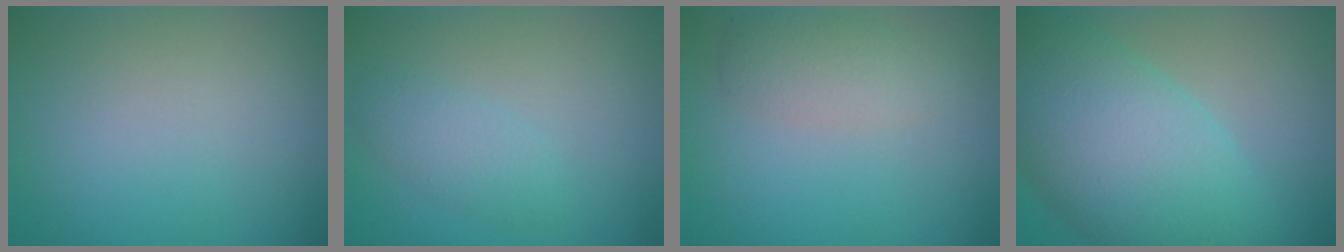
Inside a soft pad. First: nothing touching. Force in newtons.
{"total": 1.9, "press": 1.9, "slide": 0.1}
{"total": 2.3, "press": 2.3, "slide": 0.1}
{"total": 10.5, "press": 10.5, "slide": 0.4}